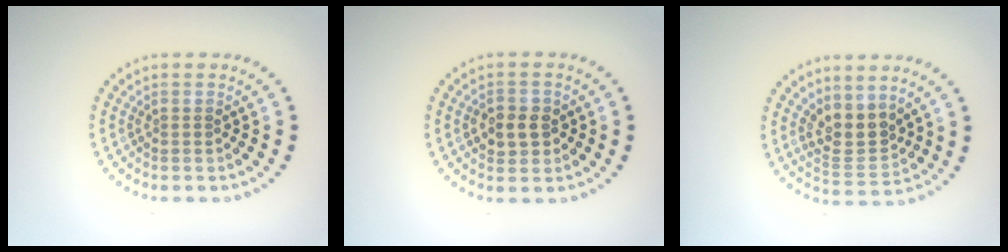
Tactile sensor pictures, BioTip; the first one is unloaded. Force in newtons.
{"total": 2.5, "press": 2.5, "slide": 0.4}
{"total": 3.3, "press": 2.8, "slide": 1.6}